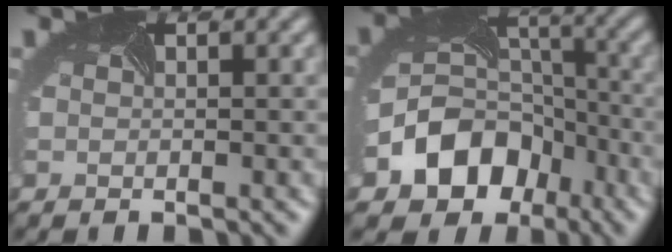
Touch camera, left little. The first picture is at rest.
{"total": 8.8, "force": [-4.6, 6.9, 3.1], "torque": [-0.063, 0.008, -0.095]}